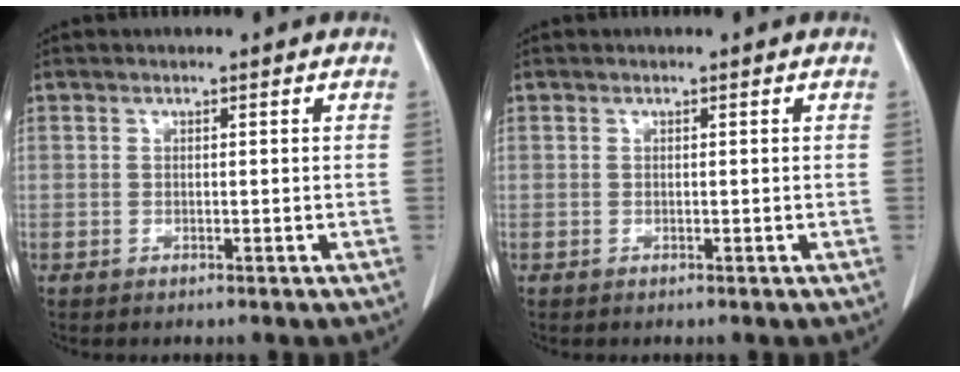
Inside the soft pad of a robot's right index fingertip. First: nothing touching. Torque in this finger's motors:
{"motor_torque": [0.00, 0.00, 0.00, 0.00]}